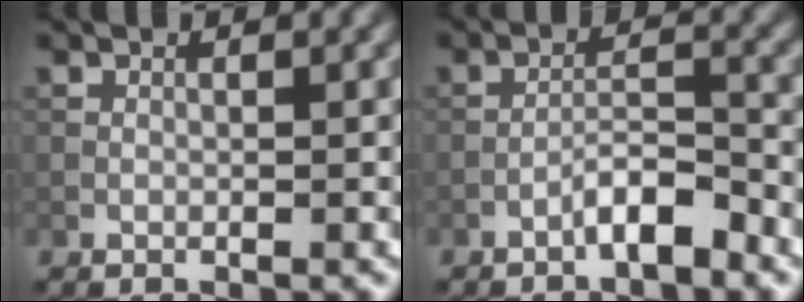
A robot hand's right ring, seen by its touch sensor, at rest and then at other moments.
{"total": 3.2, "force": [-2.3, 0.5, 2.2], "torque": [-0.037, 0.015, -0.044]}